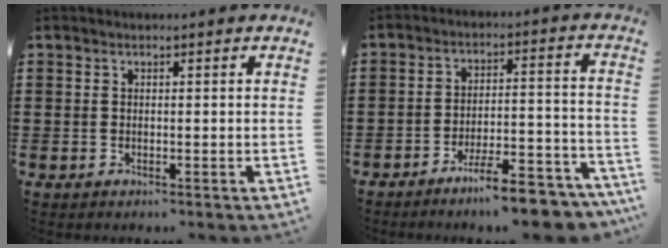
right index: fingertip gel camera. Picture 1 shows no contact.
{"total": 8.5, "force": [-7.4, 0.4, 4.0], "torque": [-0.053, 0.015, -0.135]}